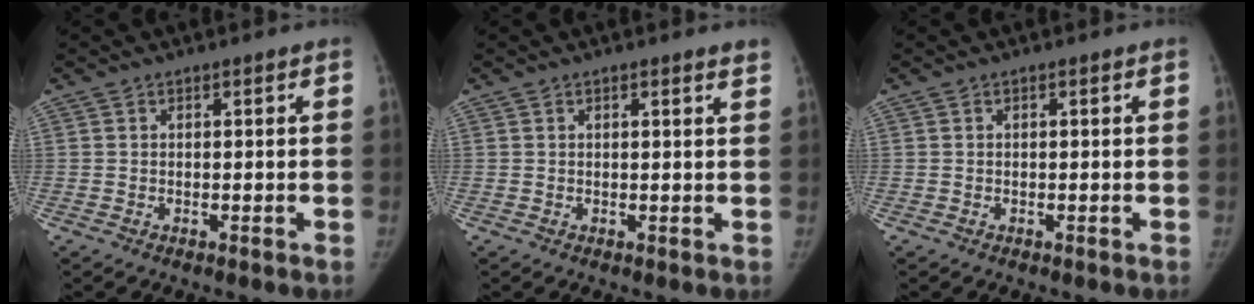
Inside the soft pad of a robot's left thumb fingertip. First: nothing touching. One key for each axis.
{"total": 1.6, "fx": 1.3, "fy": 0.1, "fz": 1.0, "tx": -0.011, "ty": -0.003, "tz": 0.012}
{"total": 0.0}